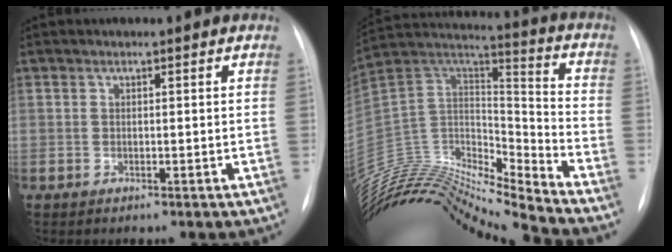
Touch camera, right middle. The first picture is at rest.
{"total": 24.2, "force": [-23.0, 0.7, 7.3], "torque": [-0.146, 0.033, -0.396]}